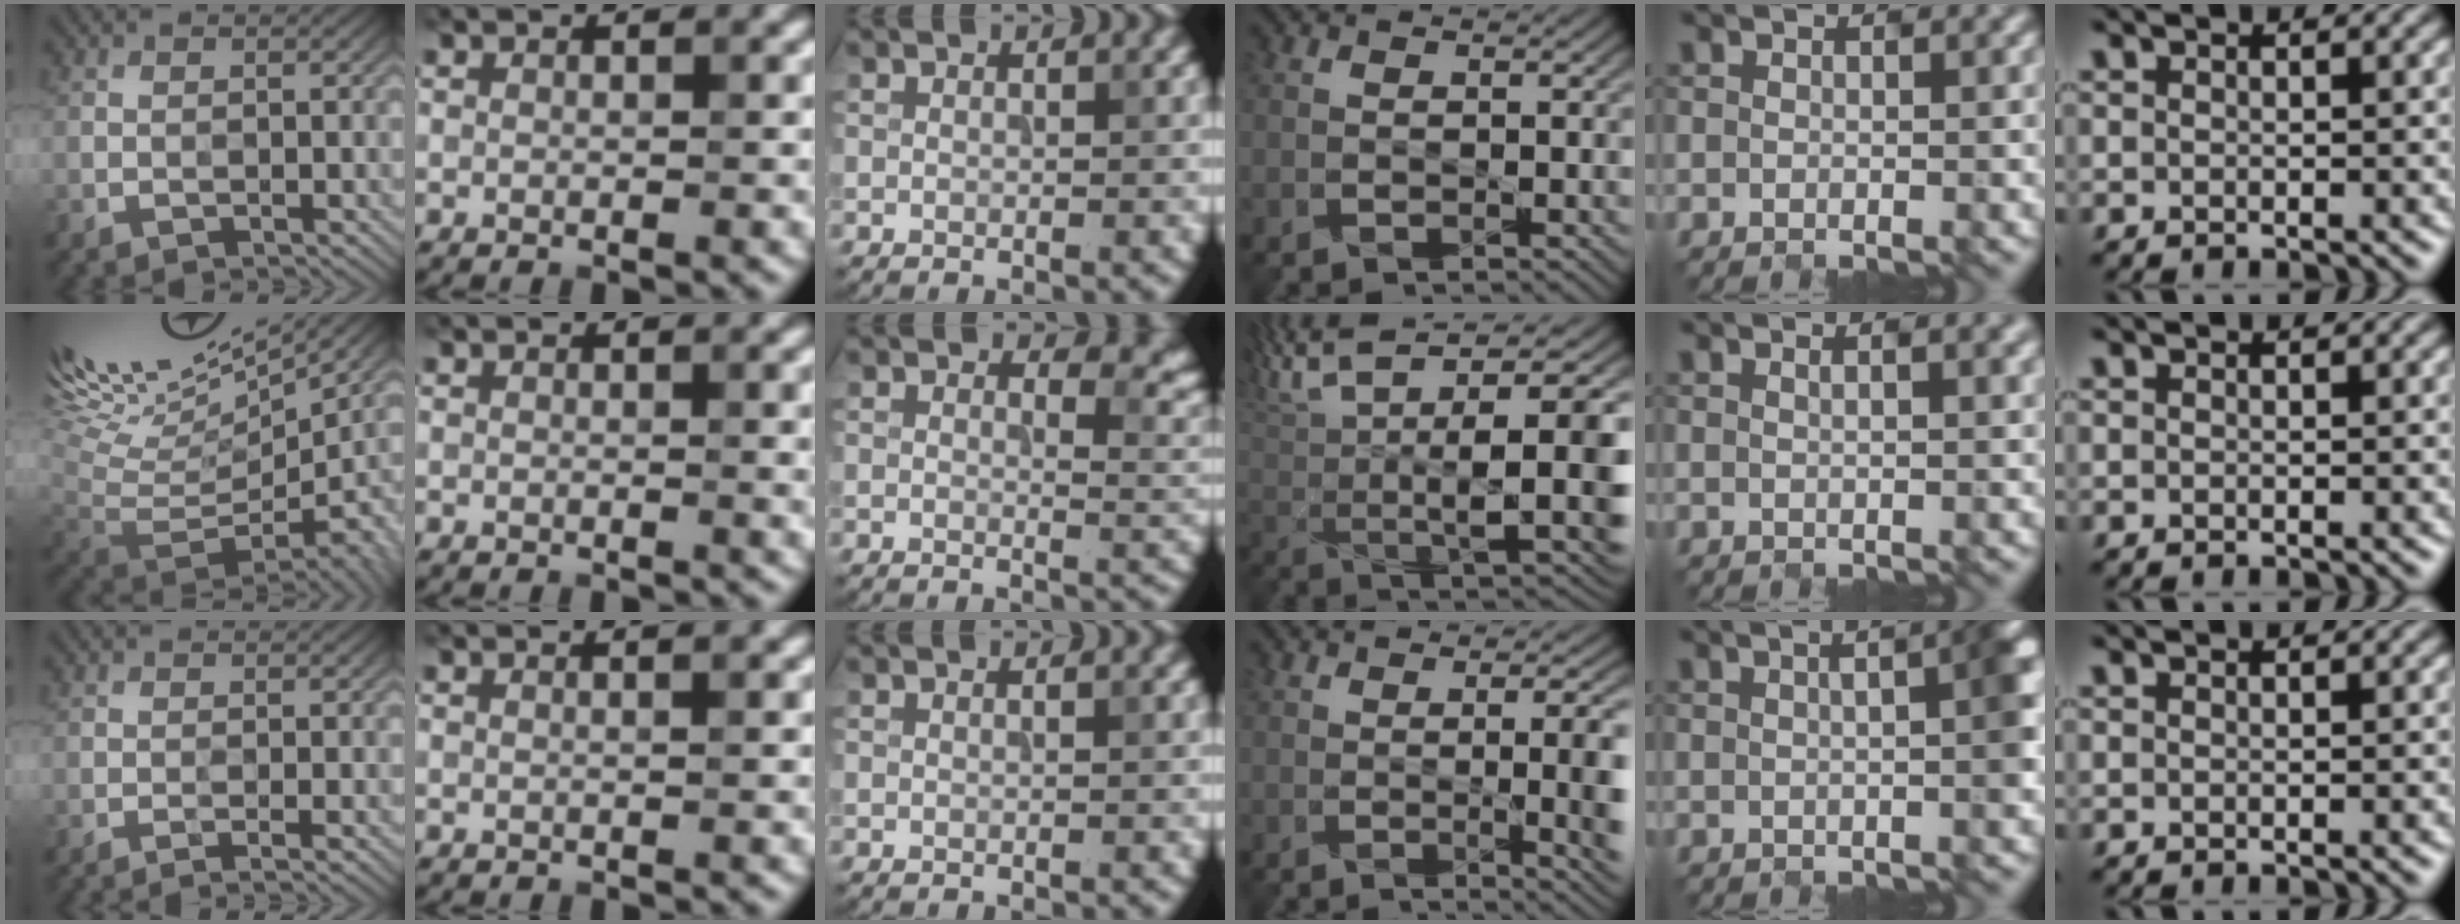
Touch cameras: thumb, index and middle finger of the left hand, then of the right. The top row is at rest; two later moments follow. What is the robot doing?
{"motion": "open", "object": "jewelry box"}